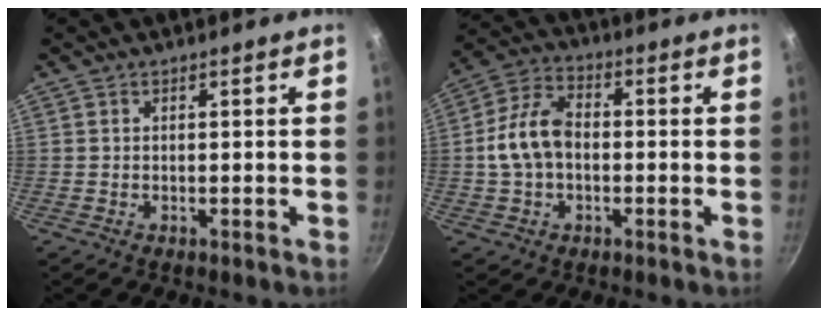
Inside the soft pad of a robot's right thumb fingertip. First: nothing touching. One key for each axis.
{"total": 10.2, "fx": -0.7, "fy": 7.0, "fz": 7.4, "tx": -0.128, "ty": 0.032, "tz": -0.024}